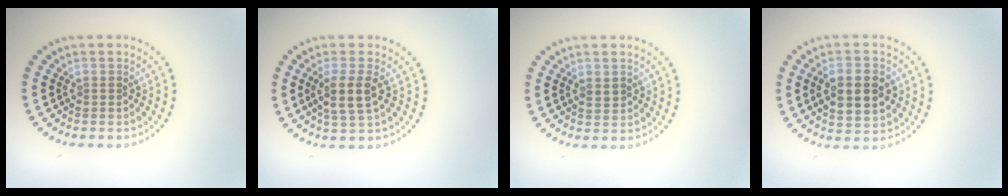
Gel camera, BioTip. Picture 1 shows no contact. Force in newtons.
{"total": 2.9, "press": 2.5, "slide": 1.4}
{"total": 0.7, "press": 0.7, "slide": 0.3}
{"total": 5.5, "press": 5.5, "slide": 0.3}